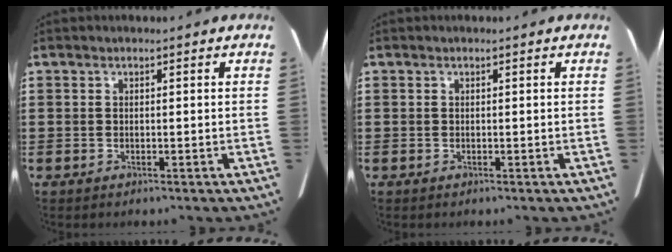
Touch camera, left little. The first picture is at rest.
{"total": 0.0}